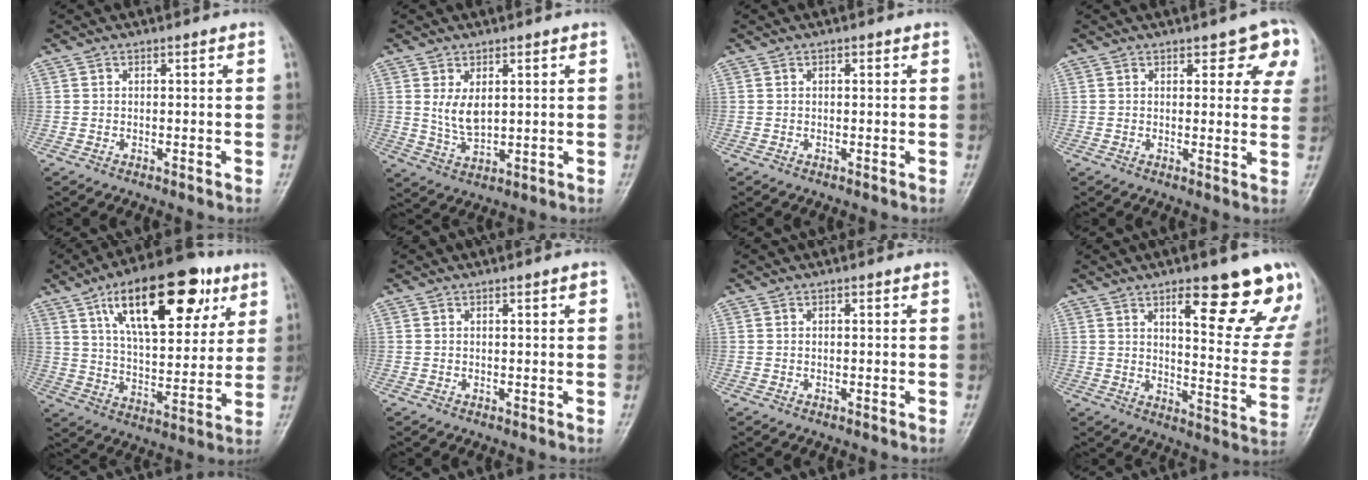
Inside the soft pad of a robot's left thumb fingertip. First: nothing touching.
{"total": 5.3, "force": [1.5, 3.0, 4.2], "torque": [-0.067, -0.014, 0.037]}
{"total": 0.7, "force": [0.3, 0.4, 0.5], "torque": [-0.006, 0.001, 0.002]}
{"total": 7.8, "force": [4.3, 3.6, 5.4], "torque": [-0.022, -0.018, 0.042]}
{"total": 24.6, "force": [11.7, 10.9, 18.7], "torque": [-0.258, -0.020, 0.191]}
{"total": 1.1, "force": [0.5, 0.3, 1.0], "torque": [-0.014, 0.001, 0.007]}
{"total": 0.0}
{"total": 19.4, "force": [11.7, 5.7, 14.4], "torque": [-0.133, -0.060, 0.160]}